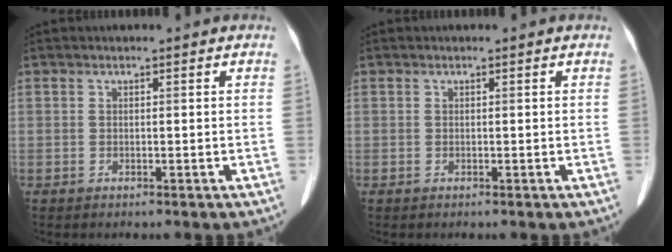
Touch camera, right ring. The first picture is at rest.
{"total": 0.0}